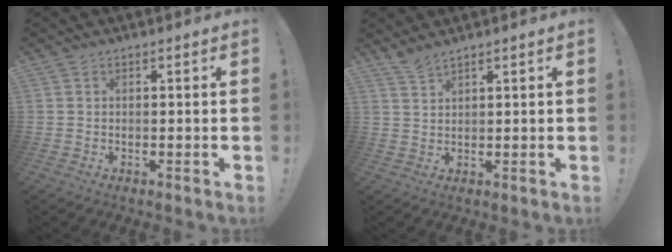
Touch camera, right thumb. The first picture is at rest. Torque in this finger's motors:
{"motor_torque": [-0.15, -0.32, 0.07, -0.08, 0.00]}